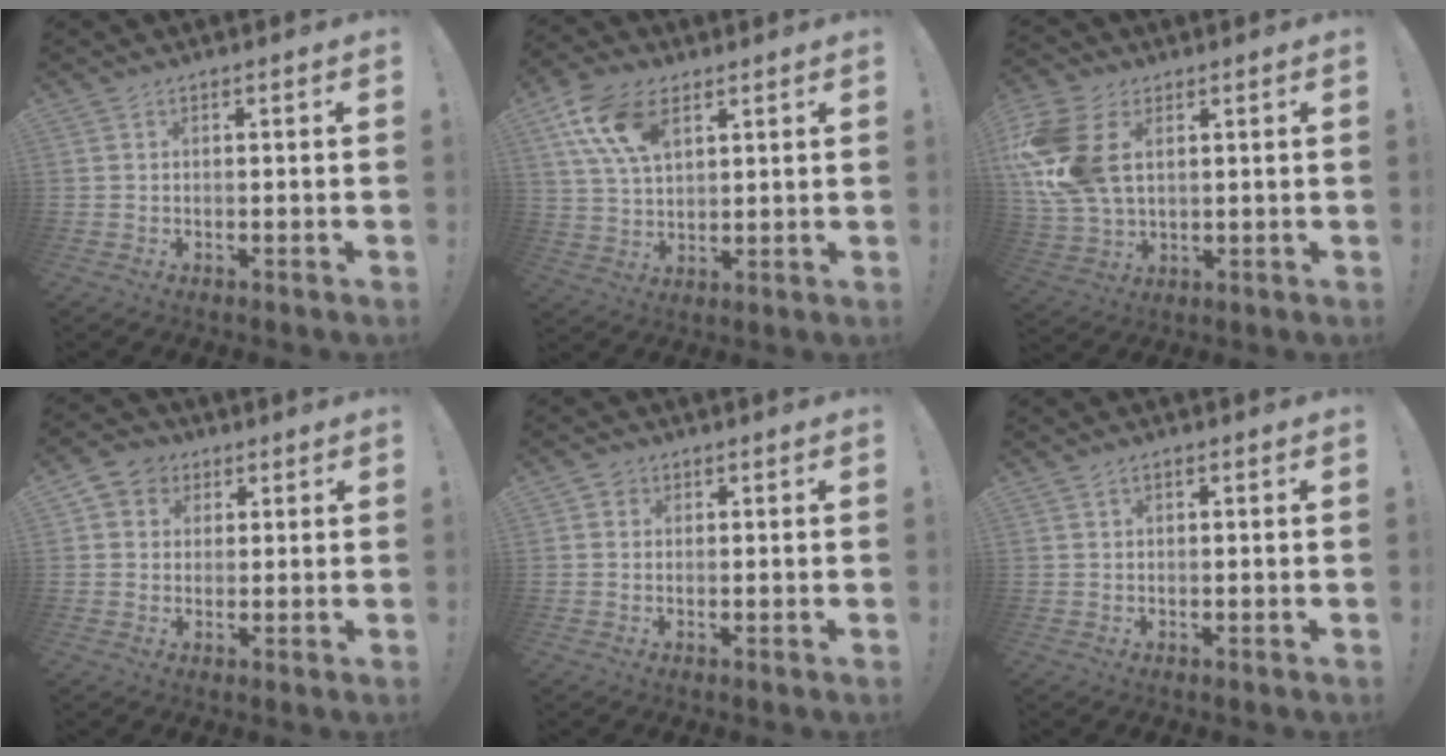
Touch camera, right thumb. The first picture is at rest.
{"total": 14.4, "force": [6.9, 8.7, 9.1], "torque": [-0.174, -0.016, 0.132]}
{"total": 17.5, "force": [4.2, 11.7, 12.3], "torque": [-0.256, -0.010, 0.079]}
{"total": 5.5, "force": [1.5, 5.1, 1.3], "torque": [-0.015, -0.004, 0.029]}
{"total": 2.5, "force": [0.8, 2.2, 0.6], "torque": [-0.006, 0.000, 0.014]}
{"total": 1.7, "force": [0.2, 0.8, 1.5], "torque": [-0.030, 0.007, 0.003]}